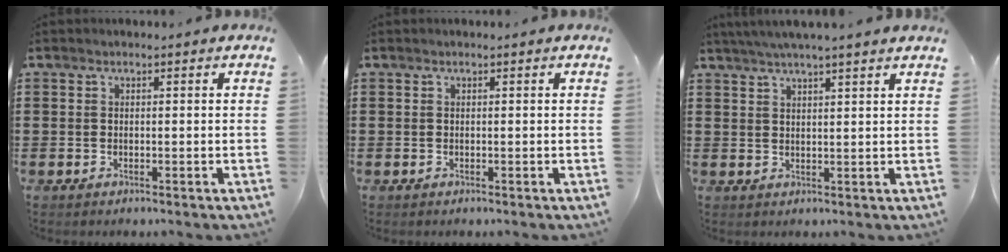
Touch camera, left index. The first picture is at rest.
{"total": 0.0}
{"total": 3.5, "force": [3.1, -0.6, 1.4], "torque": [-0.034, -0.003, 0.057]}